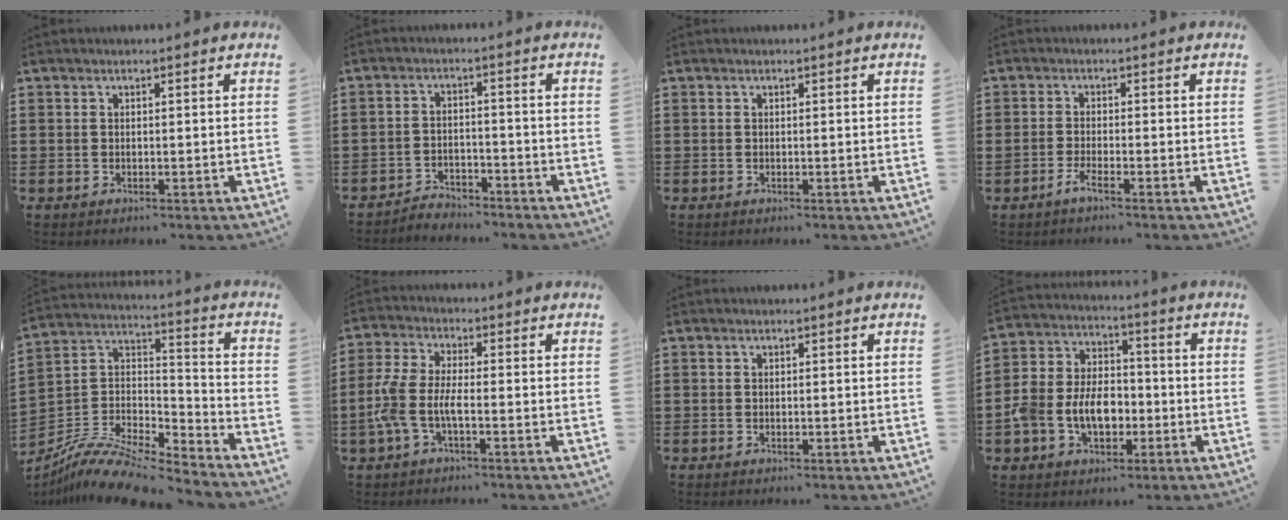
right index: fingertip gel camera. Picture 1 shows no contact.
{"total": 3.1, "force": [-3.0, 0.6, -0.2], "torque": [-0.005, 0.003, -0.066]}
{"total": 0.0}
{"total": 2.0, "force": [-1.3, 0.0, 1.6], "torque": [-0.042, -0.010, -0.027]}
{"total": 10.2, "force": [-8.6, 2.6, 4.7], "torque": [-0.101, 0.017, -0.172]}
{"total": 5.7, "force": [-2.0, 2.1, 4.9], "torque": [-0.135, -0.013, -0.049]}
{"total": 0.0}
{"total": 8.3, "force": [-2.5, 6.1, 5.1], "torque": [-0.129, 0.010, -0.051]}